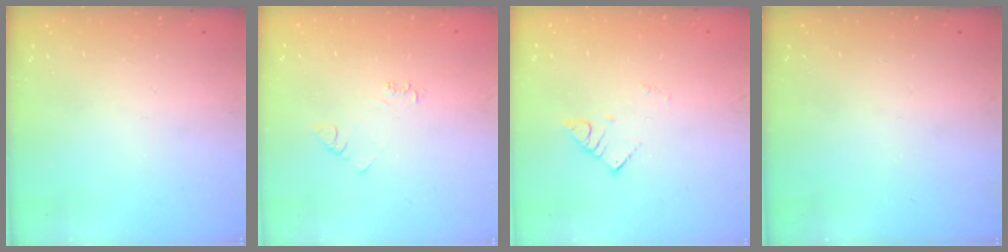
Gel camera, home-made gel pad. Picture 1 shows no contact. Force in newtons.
{"total": 3.9, "press": 3.9, "slide": 0.5}
{"total": 2.6, "press": 2.6, "slide": 0.1}
{"total": 0.0}